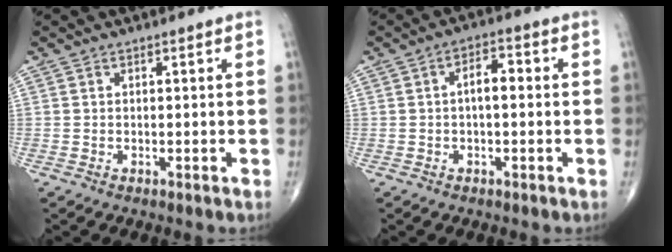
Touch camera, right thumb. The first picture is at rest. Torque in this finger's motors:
{"motor_torque": [-0.12, 0.02, 0.28, -0.11, 0.10]}